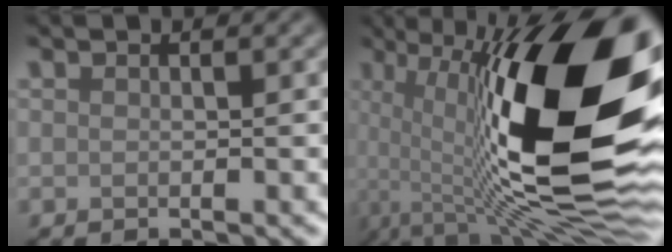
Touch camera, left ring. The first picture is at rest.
{"total": 18.4, "force": [1.3, 5.6, 17.5], "torque": [-0.269, 0.013, 0.020]}